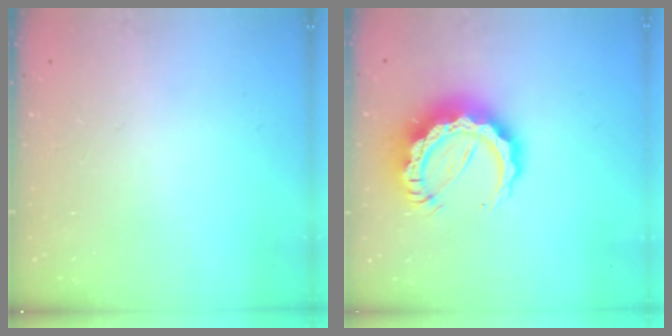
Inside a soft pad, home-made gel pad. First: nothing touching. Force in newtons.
{"total": 13.3, "press": 13.2, "slide": 1.2}